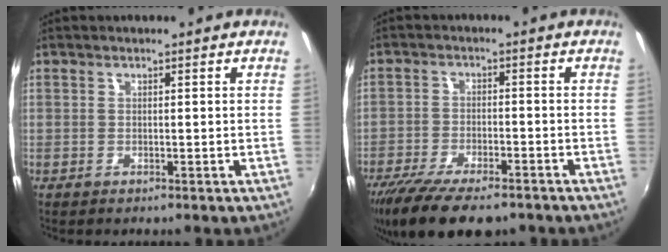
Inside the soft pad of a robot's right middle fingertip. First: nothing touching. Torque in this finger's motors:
{"motor_torque": [1.14, -1.00, 0.54, 0.21]}